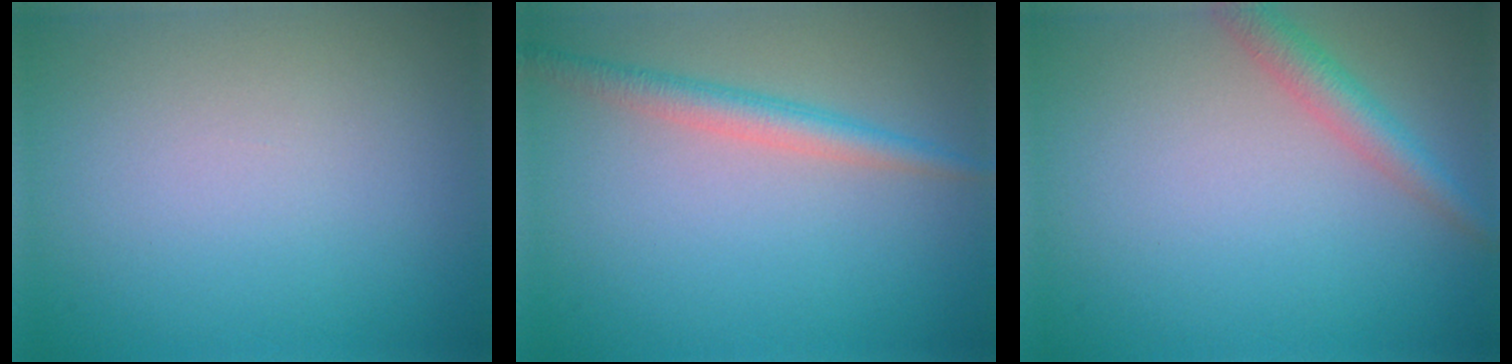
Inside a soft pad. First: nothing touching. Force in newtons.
{"total": 2.6, "press": 2.6, "slide": 0.0}
{"total": 2.7, "press": 2.7, "slide": 0.1}